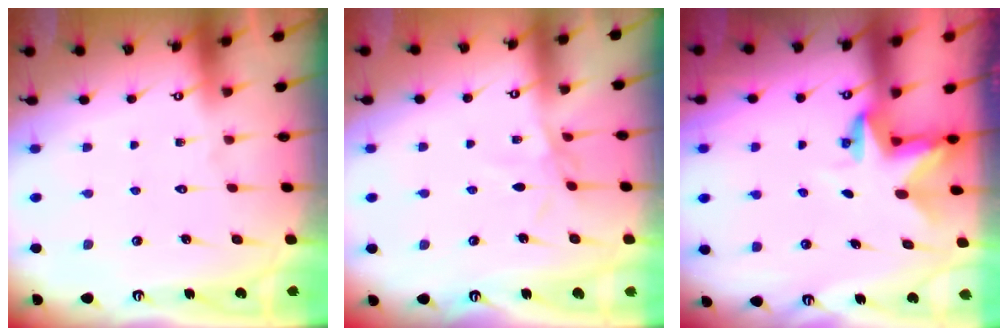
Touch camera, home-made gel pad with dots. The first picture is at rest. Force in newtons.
{"total": 3.5, "press": 3.5, "slide": 0.5}
{"total": 2.8, "press": 2.8, "slide": 0.2}